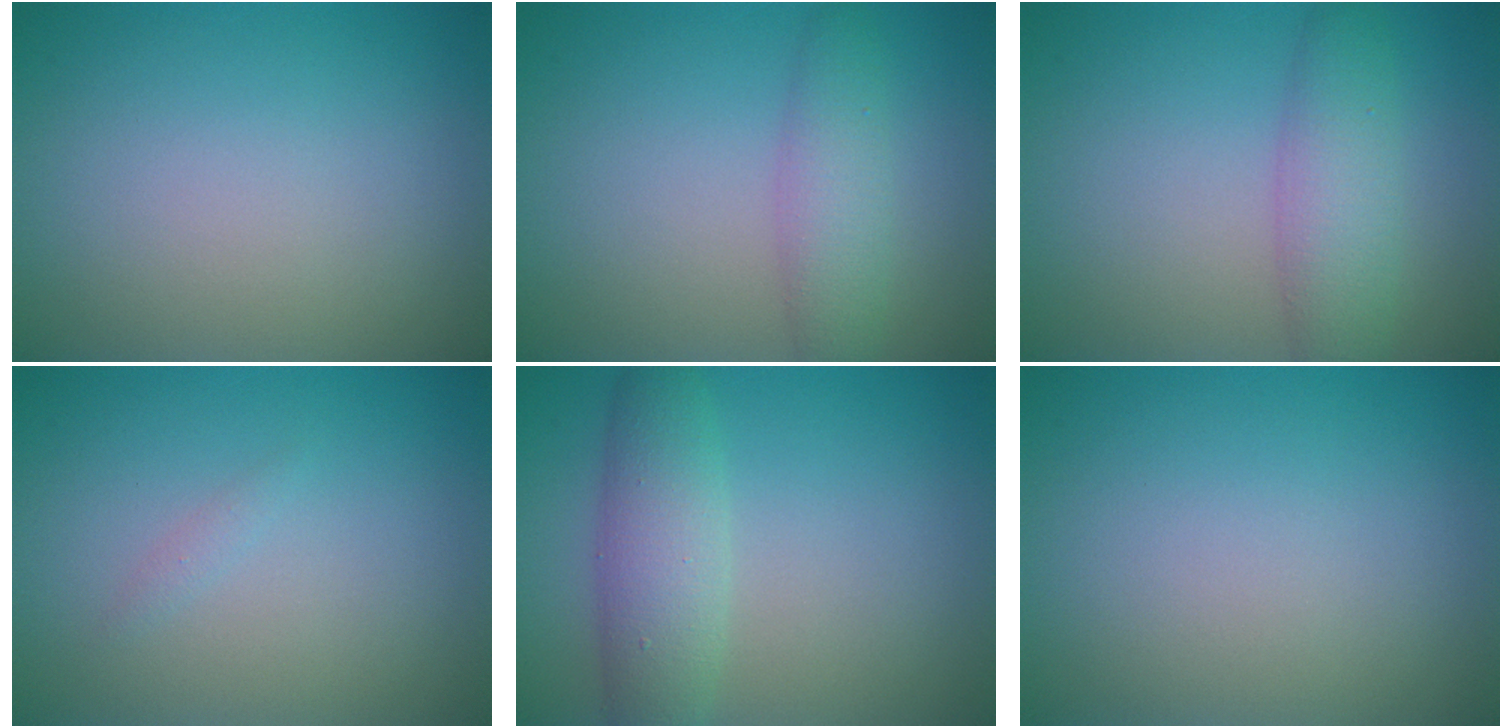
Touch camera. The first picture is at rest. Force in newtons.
{"total": 3.0, "press": 3.0, "slide": 0.0}
{"total": 4.0, "press": 4.0, "slide": 0.0}
{"total": 0.5, "press": 0.5, "slide": 0.0}
{"total": 4.5, "press": 4.5, "slide": 0.1}
{"total": 0.0}